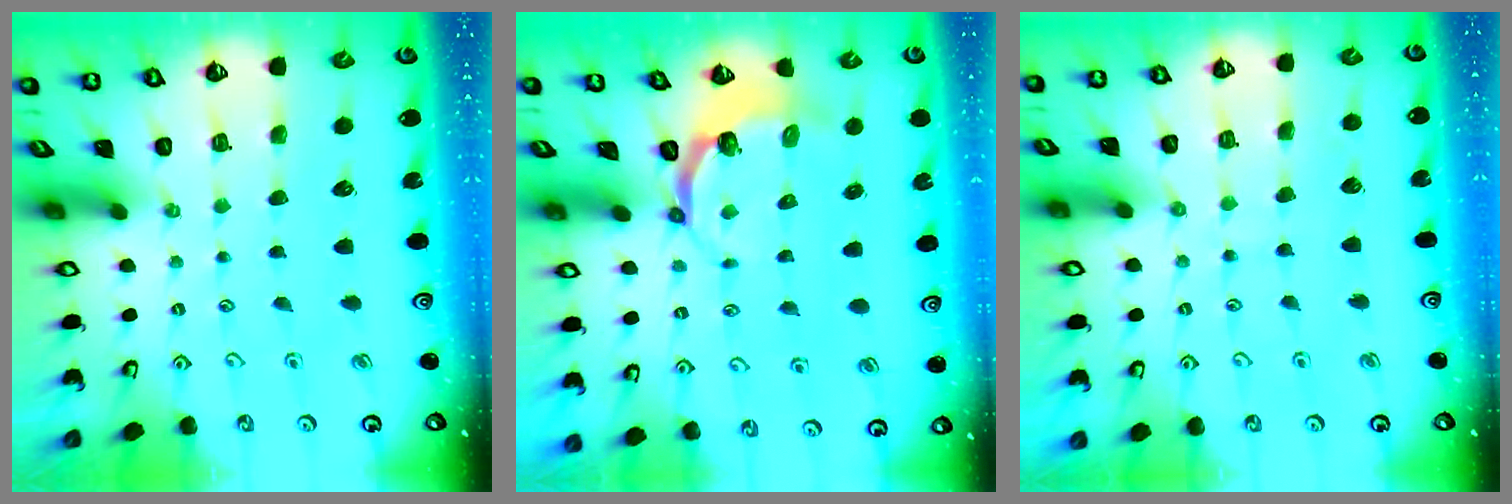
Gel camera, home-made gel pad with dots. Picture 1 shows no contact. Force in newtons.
{"total": 4.7, "press": 3.7, "slide": 2.8}
{"total": 3.9, "press": 3.9, "slide": 0.4}